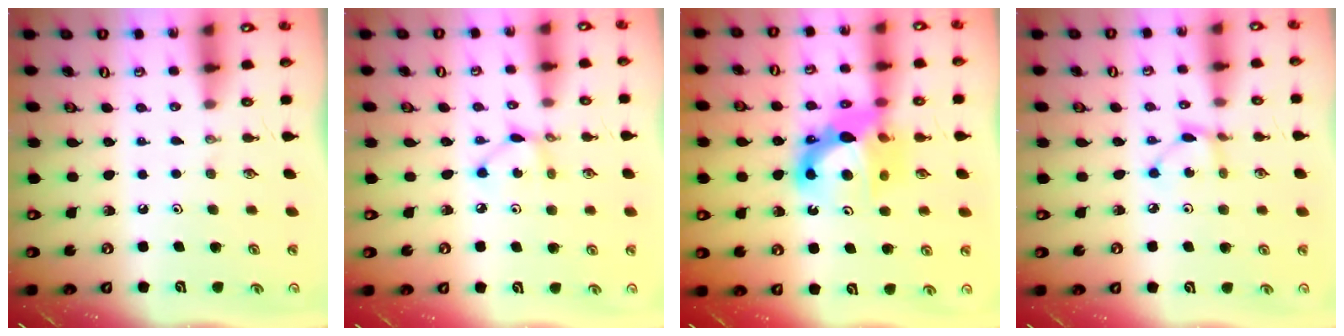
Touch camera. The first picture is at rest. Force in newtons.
{"total": 3.8, "press": 3.8, "slide": 0.1}
{"total": 13.2, "press": 13.2, "slide": 1.5}
{"total": 2.6, "press": 2.6, "slide": 0.2}